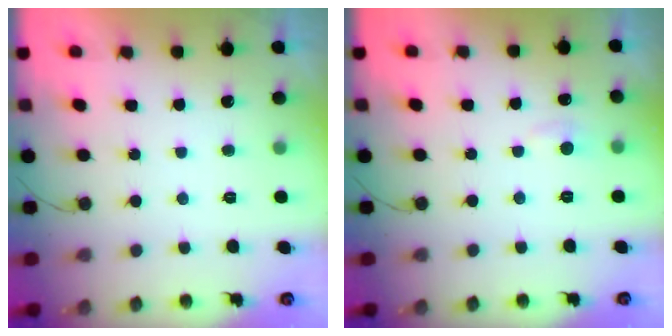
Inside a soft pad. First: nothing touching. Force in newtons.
{"total": 4.1, "press": 4.1, "slide": 0.5}